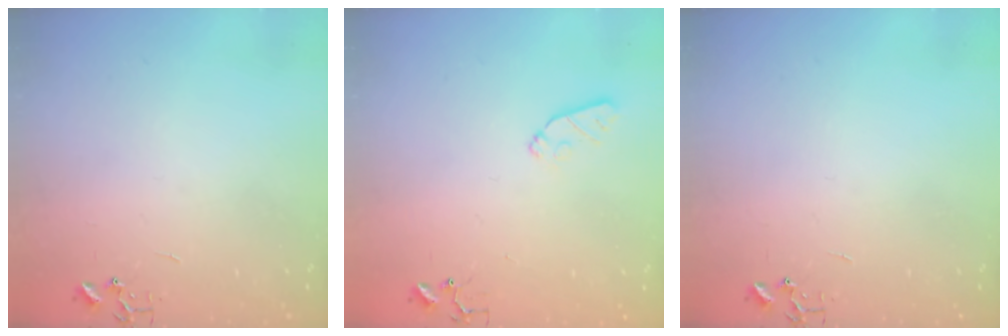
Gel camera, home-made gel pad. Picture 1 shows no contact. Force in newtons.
{"total": 6.2, "press": 6.2, "slide": 0.9}
{"total": 0.0}